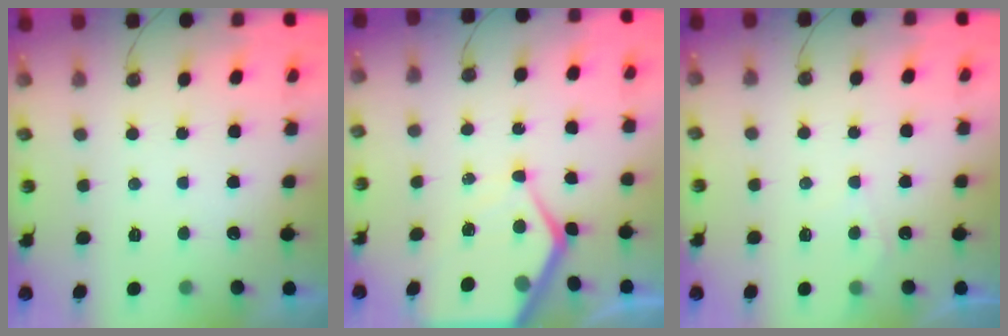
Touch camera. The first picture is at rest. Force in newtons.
{"total": 11.1, "press": 11.1, "slide": 1.2}
{"total": 4.3, "press": 4.3, "slide": 0.5}